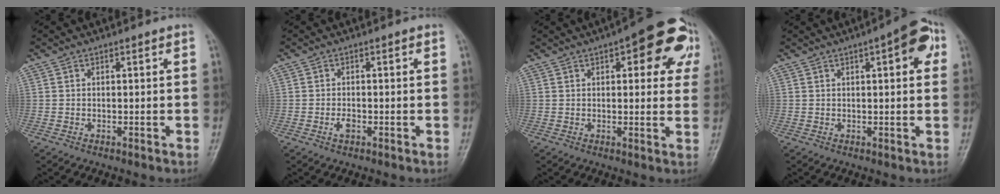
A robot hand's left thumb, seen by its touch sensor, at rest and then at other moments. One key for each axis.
{"total": 1.7, "fx": -0.7, "fy": 1.0, "fz": 1.3, "tx": -0.022, "ty": 0.000, "tz": -0.014}
{"total": 14.7, "fx": 6.0, "fy": 6.1, "fz": 11.9, "tx": -0.101, "ty": -0.001, "tz": 0.060}
{"total": 7.8, "fx": 2.9, "fy": 2.5, "fz": 6.8, "tx": -0.069, "ty": 0.007, "tz": 0.028}